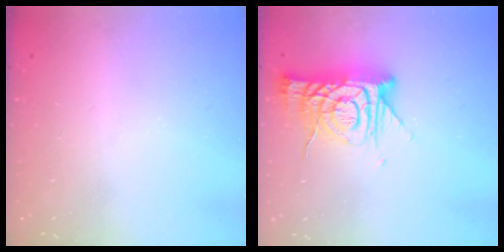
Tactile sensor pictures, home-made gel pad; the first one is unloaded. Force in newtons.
{"total": 12.7, "press": 12.7, "slide": 1.2}